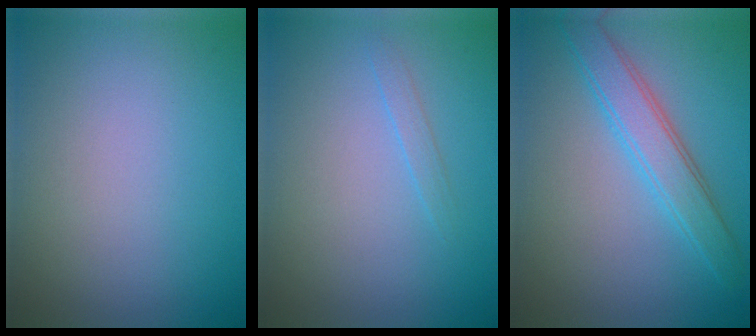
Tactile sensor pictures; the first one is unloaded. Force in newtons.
{"total": 0.8, "press": 0.8, "slide": 0.1}
{"total": 3.7, "press": 3.7, "slide": 0.2}